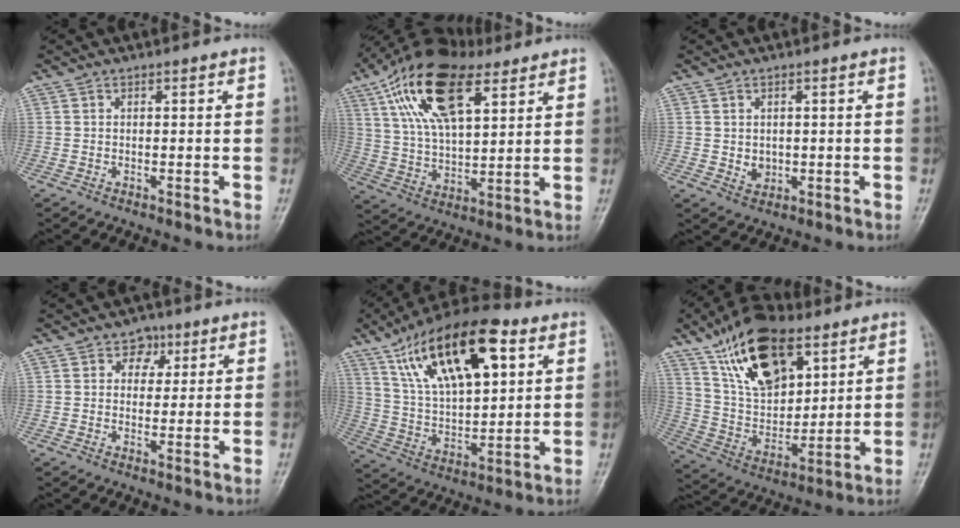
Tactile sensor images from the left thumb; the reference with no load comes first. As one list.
[{"total": 19.9, "force": [9.9, 9.2, 14.6], "torque": [-0.249, -0.015, 0.178]}, {"total": 2.8, "force": [0.0, 2.3, 1.6], "torque": [-0.017, -0.003, 0.009]}, {"total": 4.2, "force": [1.8, 3.4, 1.6], "torque": [0.009, -0.003, 0.022]}, {"total": 22.5, "force": [10.1, 10.2, 17.3], "torque": [-0.270, -0.021, 0.178]}, {"total": 20.0, "force": [10.9, 10.4, 13.2], "torque": [-0.192, -0.040, 0.200]}]